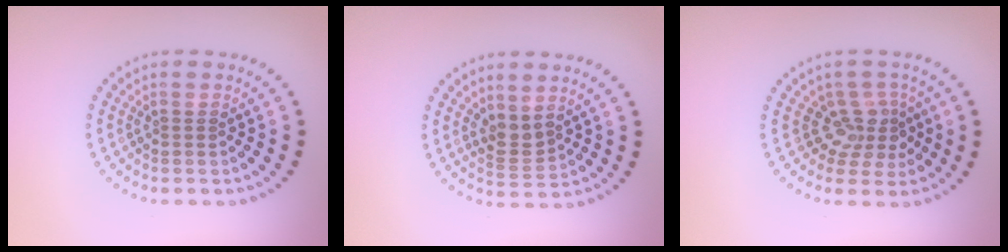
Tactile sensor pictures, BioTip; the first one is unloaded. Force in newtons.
{"total": 2.0, "press": 1.6, "slide": 1.1}
{"total": 3.0, "press": 2.2, "slide": 2.1}